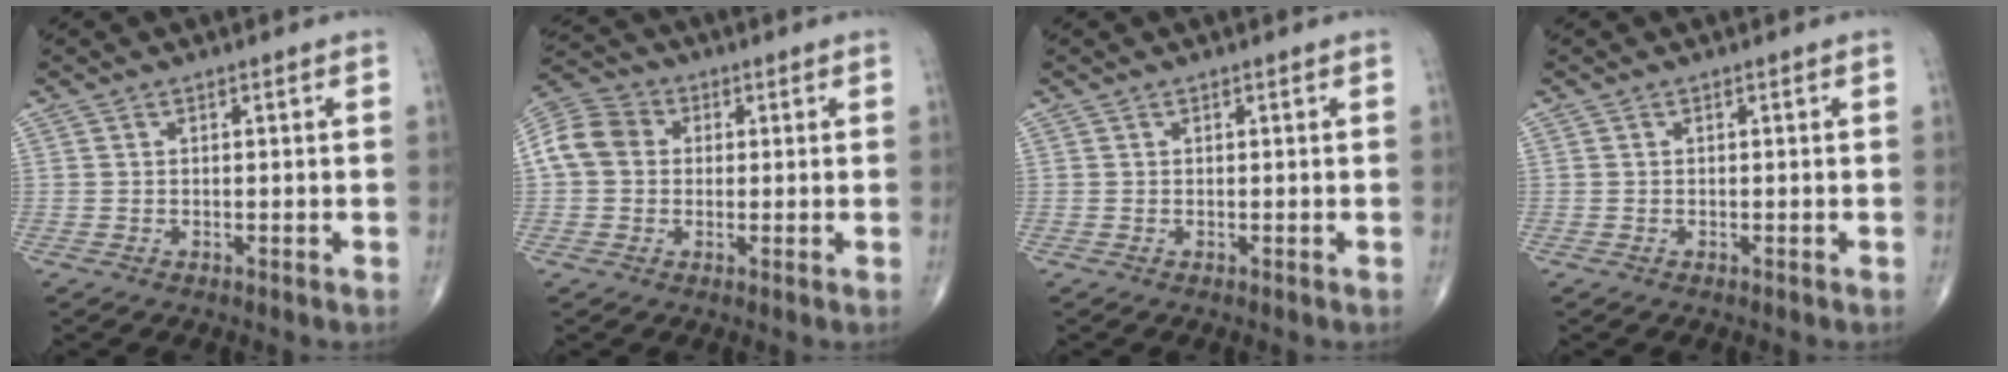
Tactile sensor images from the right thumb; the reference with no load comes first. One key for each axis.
{"total": 8.5, "fx": 0.8, "fy": 7.1, "fz": 4.6, "tx": -0.080, "ty": 0.023, "tz": 0.003}
{"total": 0.0}
{"total": 0.0}